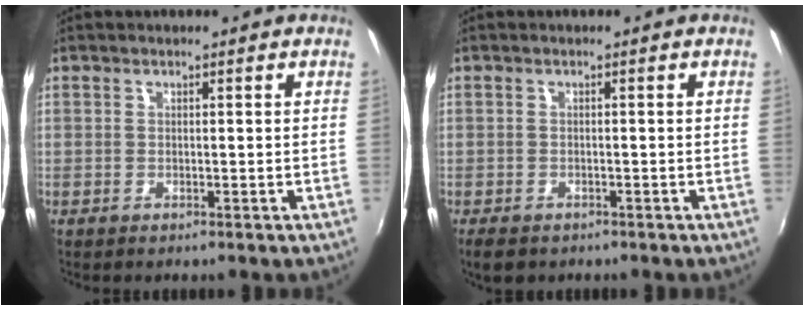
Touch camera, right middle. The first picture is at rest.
{"total": 3.5, "force": [-2.4, 1.9, 1.6], "torque": [-0.039, -0.013, -0.037]}